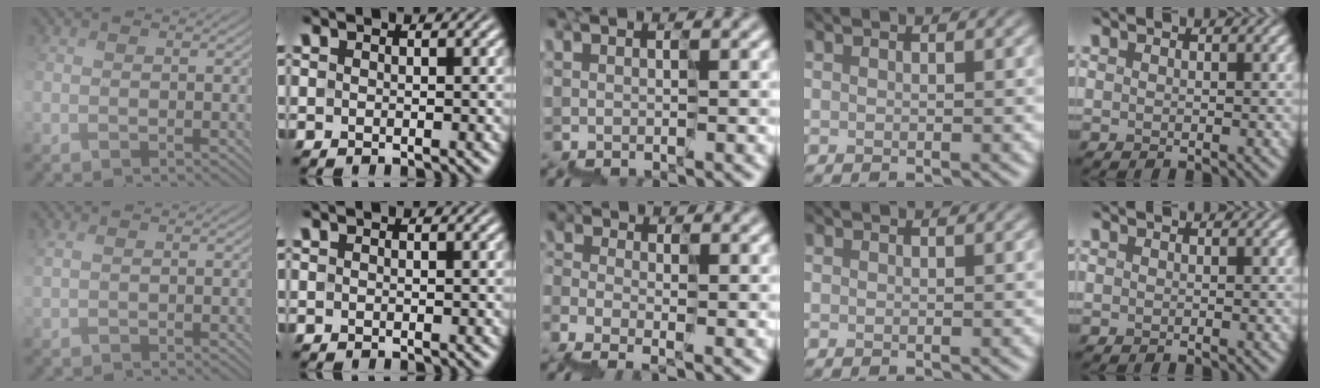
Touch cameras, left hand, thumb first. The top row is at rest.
{"thumb": {"total": 0.9, "force": [0.4, -0.6, -0.5], "torque": [0.019, 0.001, 0.013]}, "middle": {"total": 2.0, "force": [-2.0, -0.1, 0.0], "torque": [0.025, -0.005, -0.041]}}